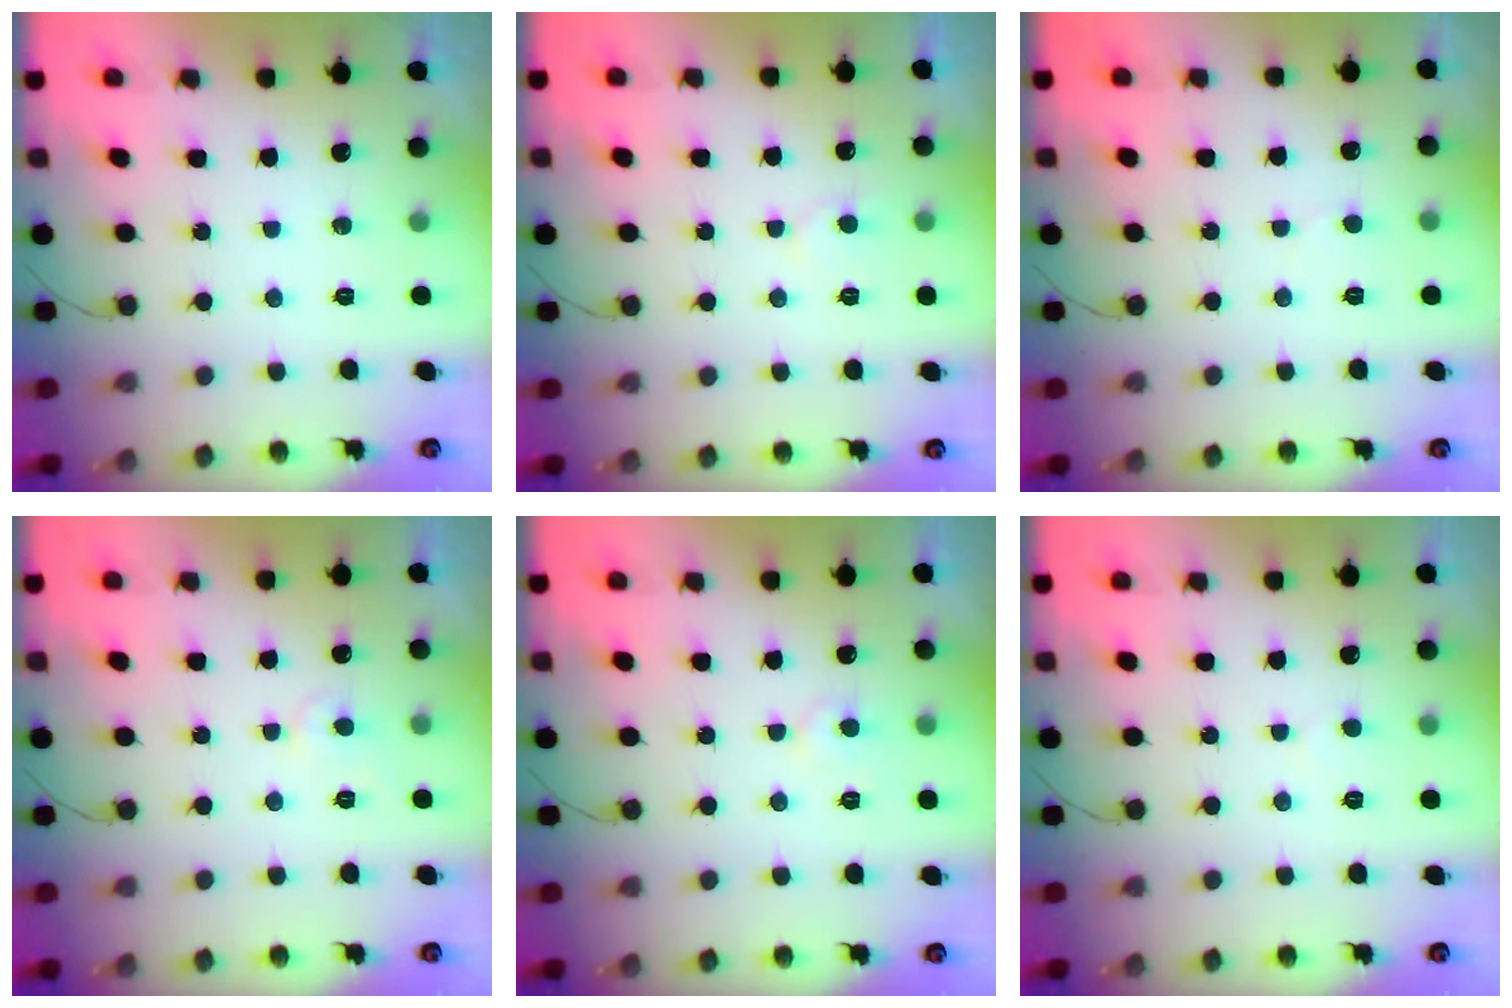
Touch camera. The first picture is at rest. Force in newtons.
{"total": 5.6, "press": 5.6, "slide": 0.3}
{"total": 3.3, "press": 3.3, "slide": 0.3}
{"total": 4.5, "press": 4.5, "slide": 0.4}
{"total": 4.6, "press": 4.6, "slide": 0.4}
{"total": 2.6, "press": 2.6, "slide": 0.2}